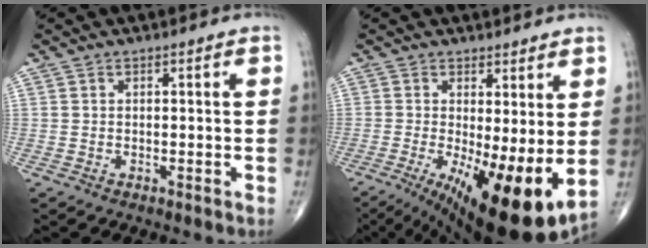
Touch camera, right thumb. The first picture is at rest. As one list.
[{"total": 15.3, "force": [-1.9, 4.6, 14.5], "torque": [-0.219, -0.026, -0.012]}]